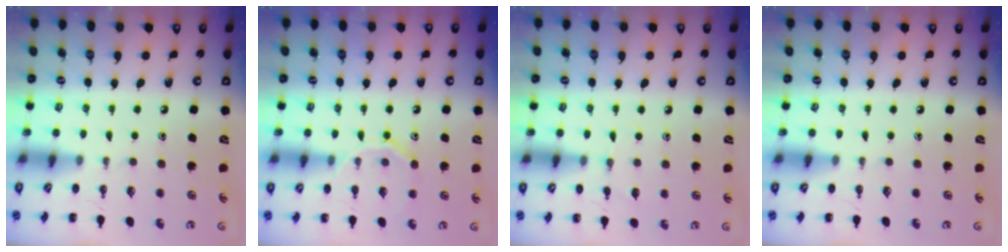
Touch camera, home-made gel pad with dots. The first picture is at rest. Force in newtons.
{"total": 10.4, "press": 10.3, "slide": 1.6}
{"total": 4.6, "press": 4.4, "slide": 1.5}
{"total": 0.0}